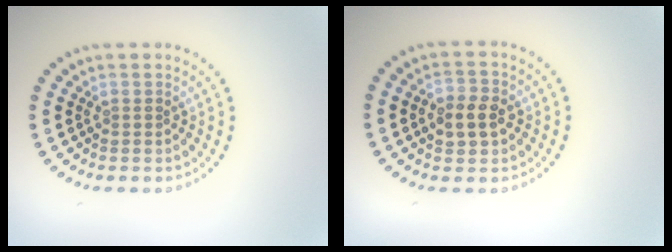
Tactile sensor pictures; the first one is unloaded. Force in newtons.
{"total": 2.9, "press": 2.8, "slide": 0.2}